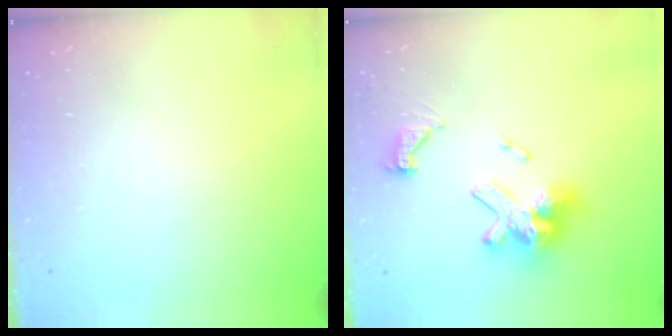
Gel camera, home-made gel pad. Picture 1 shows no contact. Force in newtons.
{"total": 15.7, "press": 15.7, "slide": 1.5}